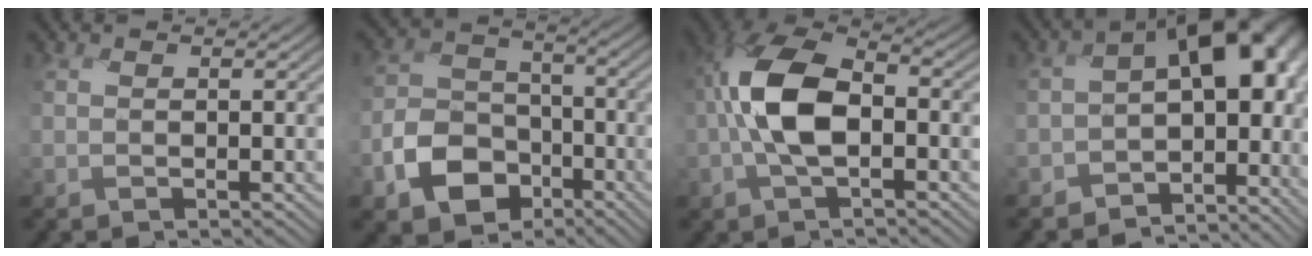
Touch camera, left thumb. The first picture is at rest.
{"total": 8.7, "force": [-5.3, 5.9, 3.4], "torque": [-0.063, -0.016, -0.109]}
{"total": 10.0, "force": [-1.4, 5.4, 8.2], "torque": [-0.186, 0.015, -0.040]}
{"total": 13.8, "force": [-1.8, 8.8, 10.4], "torque": [-0.170, -0.029, -0.010]}